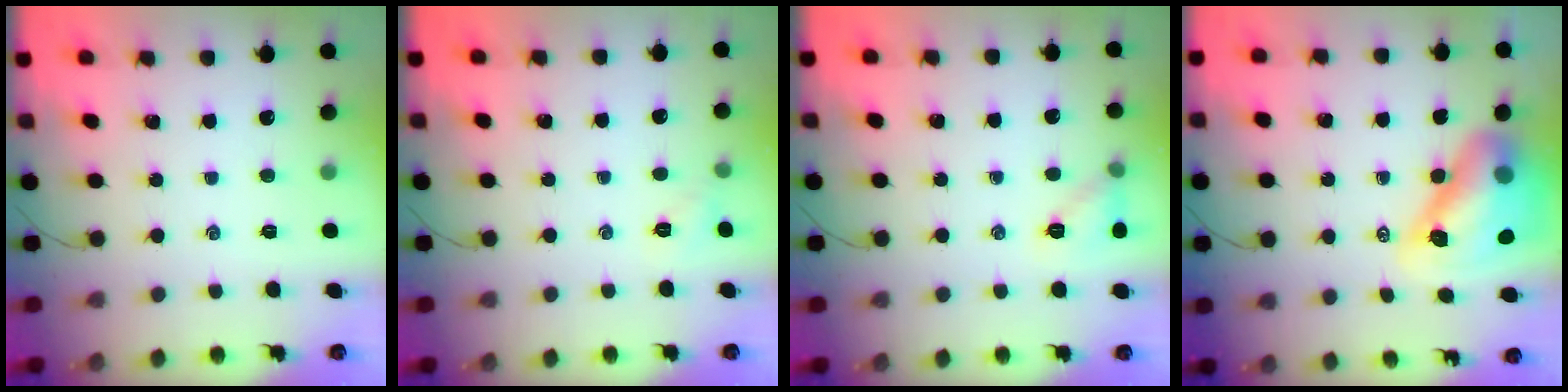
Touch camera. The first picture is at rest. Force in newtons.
{"total": 5.2, "press": 4.9, "slide": 1.7}
{"total": 6.9, "press": 6.8, "slide": 1.3}
{"total": 16.0, "press": 15.4, "slide": 4.4}